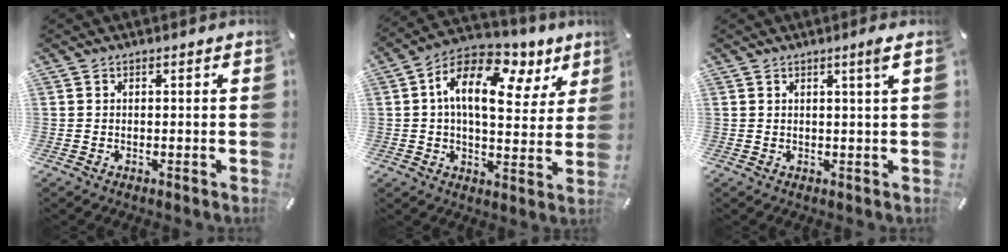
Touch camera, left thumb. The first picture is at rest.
{"total": 16.3, "force": [6.6, 8.2, 12.5], "torque": [-0.221, -0.022, 0.112]}
{"total": 2.9, "force": [1.3, -0.2, 2.6], "torque": [-0.042, -0.006, 0.019]}